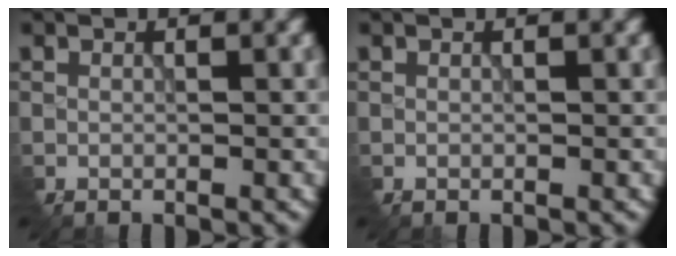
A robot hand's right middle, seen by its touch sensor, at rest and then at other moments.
{"total": 0.0}